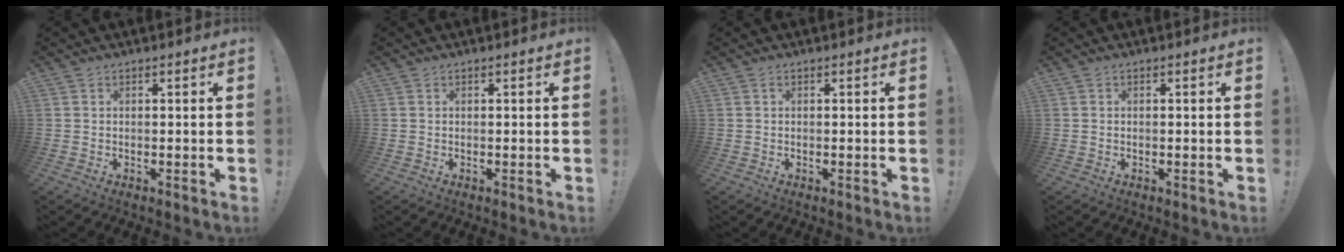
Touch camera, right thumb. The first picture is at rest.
{"total": 0.0}
{"total": 0.0}
{"total": 0.0}